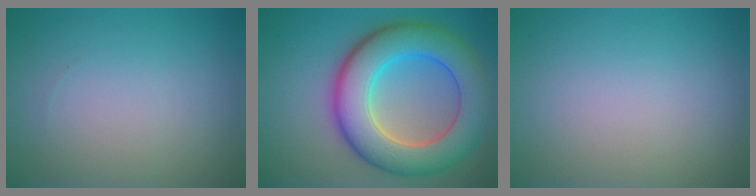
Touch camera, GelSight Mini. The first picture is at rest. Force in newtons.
{"total": 10.1, "press": 10.1, "slide": 0.3}
{"total": 0.0}